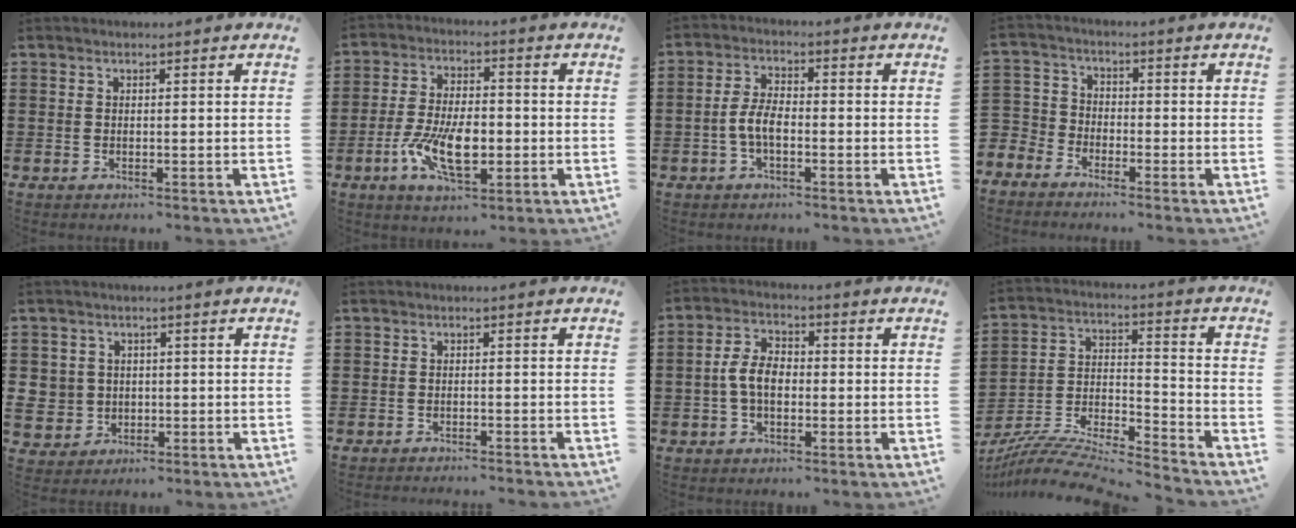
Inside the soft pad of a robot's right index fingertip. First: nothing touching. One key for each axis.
{"total": 9.6, "fx": -2.7, "fy": 4.4, "fz": 8.1, "tx": -0.168, "ty": -0.003, "tz": -0.047}
{"total": 4.7, "fx": -1.4, "fy": 2.2, "fz": 3.8, "tx": -0.096, "ty": -0.002, "tz": -0.033}
{"total": 3.9, "fx": -3.3, "fy": 2.0, "fz": -0.2, "tx": -0.026, "ty": -0.004, "tz": -0.080}
{"total": 4.3, "fx": -0.3, "fy": 4.2, "fz": 0.6, "tx": -0.038, "ty": 0.009, "tz": -0.009}
{"total": 1.3, "fx": -1.3, "fy": -0.3, "fz": 0.0, "tx": -0.003, "ty": 0.001, "tz": -0.026}
{"total": 5.3, "fx": -0.9, "fy": 3.1, "fz": 4.3, "tx": -0.106, "ty": -0.001, "tz": -0.024}
{"total": 9.4, "fx": -8.9, "fy": 0.6, "fz": 3.0, "tx": -0.056, "ty": 0.004, "tz": -0.180}